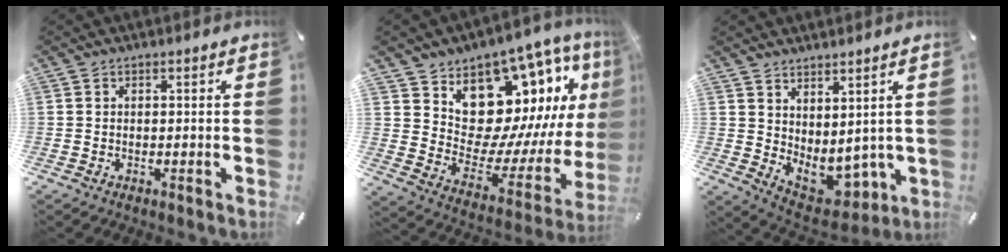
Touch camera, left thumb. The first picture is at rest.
{"total": 17.8, "force": [11.1, 10.8, 8.7], "torque": [-0.104, -0.121, 0.201]}
{"total": 5.7, "force": [2.2, 4.4, 2.8], "torque": [-0.038, -0.052, 0.053]}